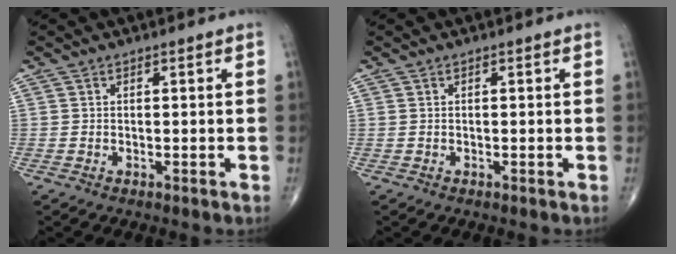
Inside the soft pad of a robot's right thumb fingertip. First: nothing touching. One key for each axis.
{"total": 0.0}